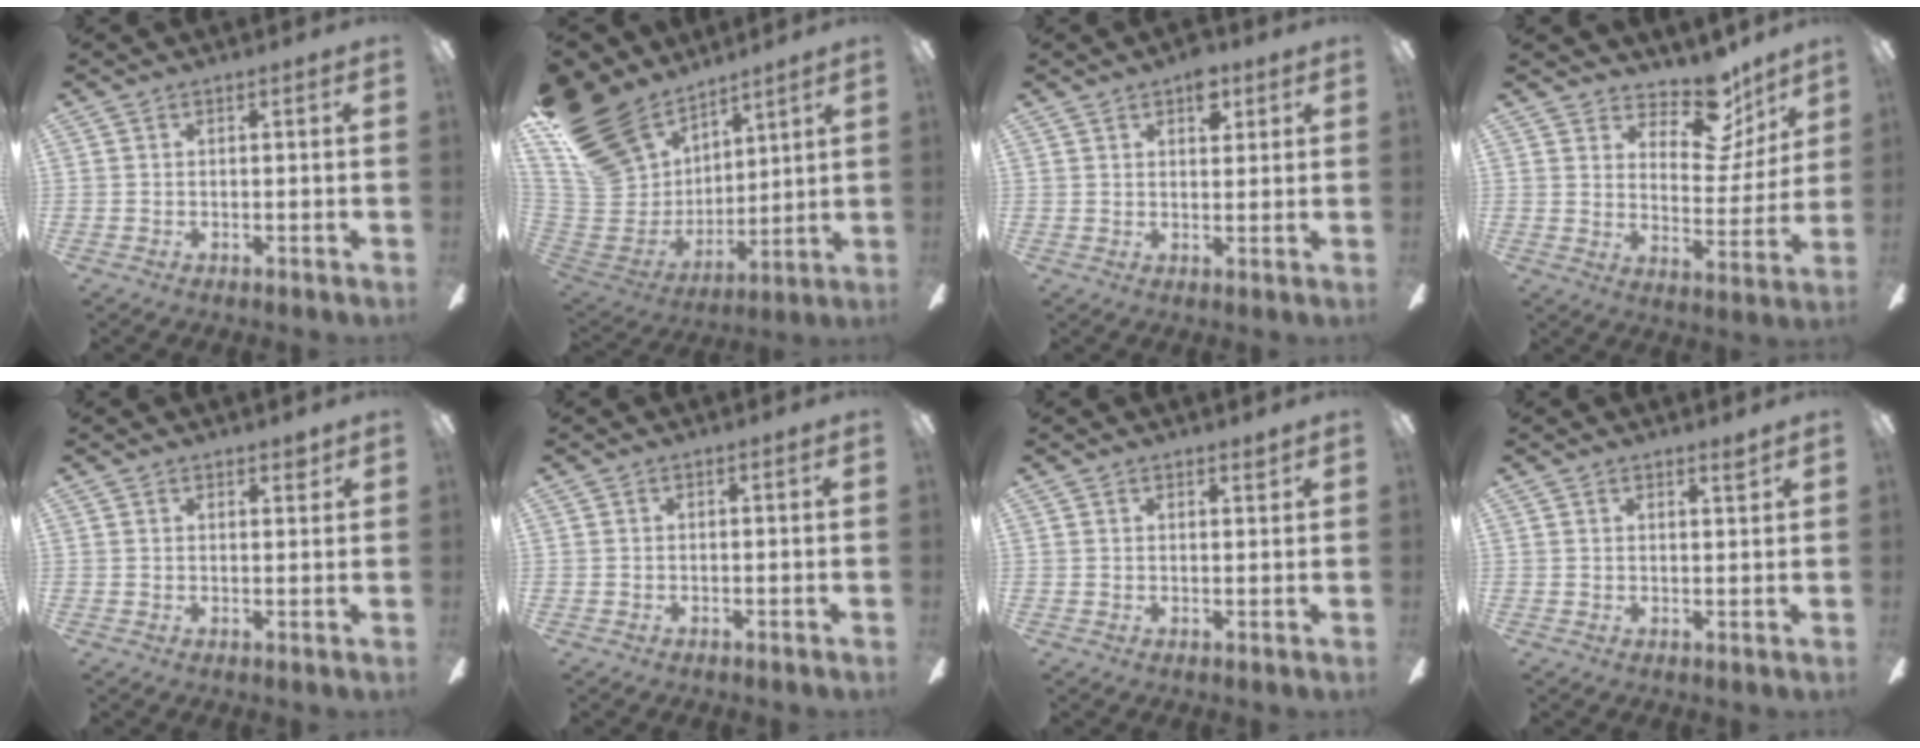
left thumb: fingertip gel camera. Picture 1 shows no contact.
{"total": 23.4, "force": [15.3, 14.5, 10.2], "torque": [-0.233, -0.083, 0.306]}
{"total": 6.0, "force": [3.6, 3.3, 3.5], "torque": [-0.028, -0.014, 0.057]}
{"total": 13.6, "force": [10.2, 6.4, 6.2], "torque": [-0.085, -0.073, 0.180]}
{"total": 2.5, "force": [2.1, 1.0, 0.8], "torque": [-0.001, -0.009, 0.036]}
{"total": 0.0}
{"total": 2.0, "force": [1.8, 0.6, 0.5], "torque": [-0.002, -0.007, 0.032]}
{"total": 2.4, "force": [2.2, 0.2, 0.9], "torque": [-0.004, -0.013, 0.036]}